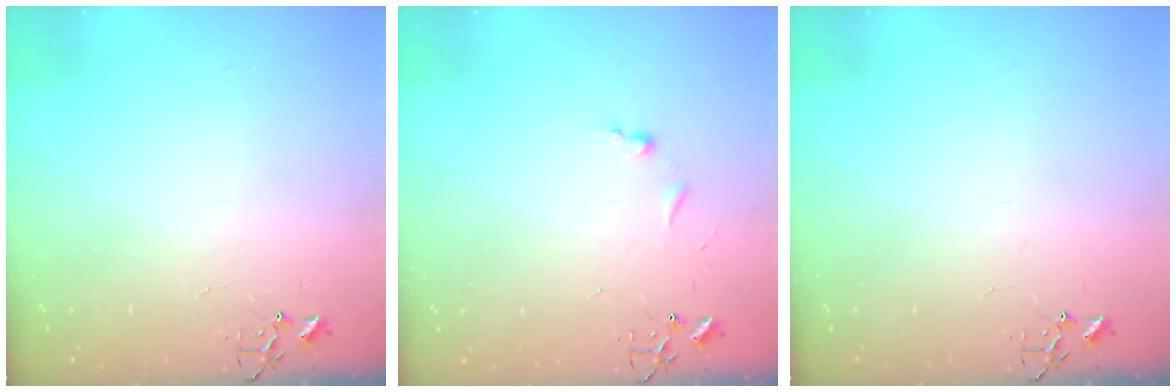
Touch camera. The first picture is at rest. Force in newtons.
{"total": 4.4, "press": 4.3, "slide": 0.6}
{"total": 0.0}